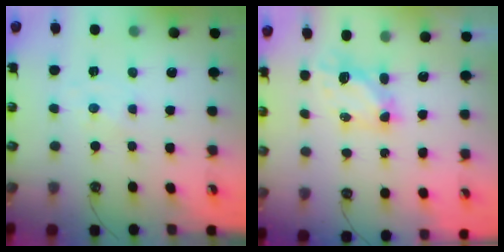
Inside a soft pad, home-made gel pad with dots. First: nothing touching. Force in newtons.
{"total": 6.0, "press": 6.0, "slide": 0.3}